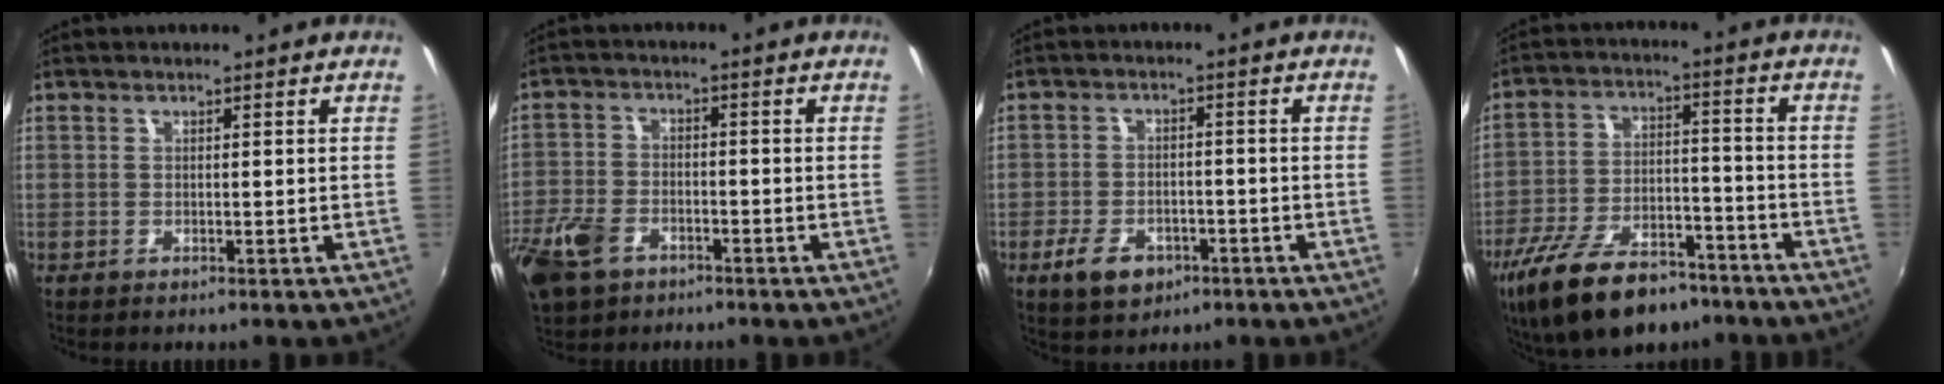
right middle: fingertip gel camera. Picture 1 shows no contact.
{"total": 10.3, "force": [-6.1, 6.2, 5.5], "torque": [-0.148, -0.008, -0.121]}
{"total": 7.5, "force": [-4.2, 4.7, 4.2], "torque": [-0.106, -0.003, -0.066]}
{"total": 19.5, "force": [-13.6, 8.7, 10.9], "torque": [-0.222, -0.021, -0.220]}